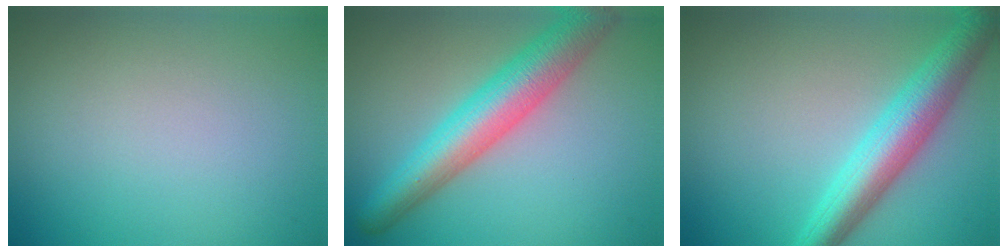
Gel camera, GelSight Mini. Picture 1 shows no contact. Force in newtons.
{"total": 6.9, "press": 6.9, "slide": 0.1}
{"total": 5.9, "press": 5.9, "slide": 0.2}